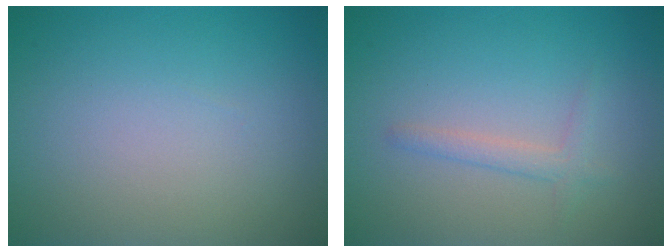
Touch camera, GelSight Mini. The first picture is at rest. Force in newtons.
{"total": 1.5, "press": 1.5, "slide": 0.1}